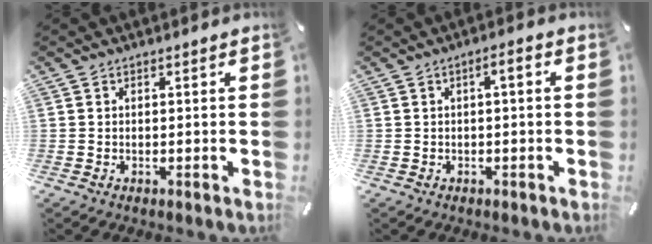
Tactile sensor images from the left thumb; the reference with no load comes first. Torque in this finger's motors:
{"motor_torque": [0.12, -0.09, 0.25, 0.03, -0.07]}